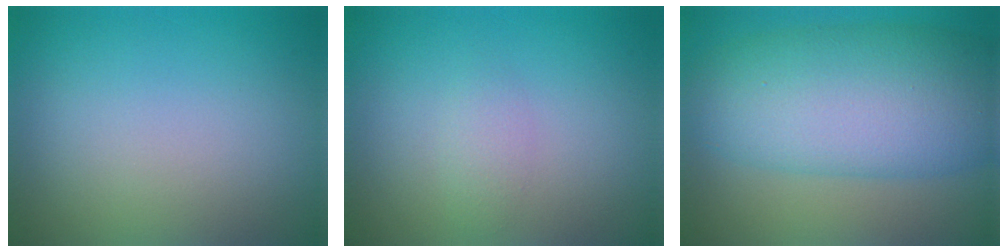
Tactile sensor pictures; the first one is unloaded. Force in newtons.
{"total": 1.2, "press": 1.2, "slide": 0.1}
{"total": 10.9, "press": 10.9, "slide": 0.3}